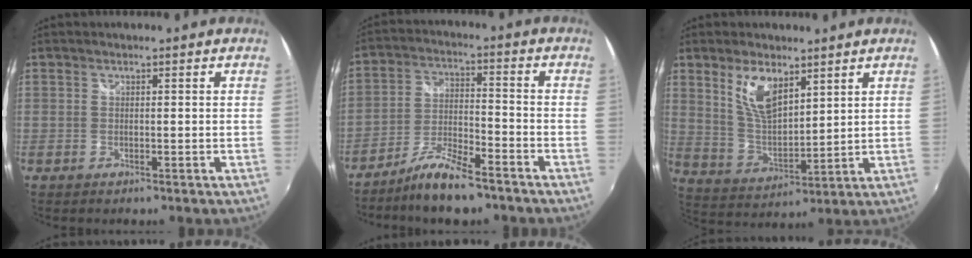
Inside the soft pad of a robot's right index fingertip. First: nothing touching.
{"total": 9.9, "force": [-7.9, 2.0, 5.6], "torque": [-0.122, -0.002, -0.145]}
{"total": 9.7, "force": [5.4, 4.3, 6.9], "torque": [-0.127, -0.001, 0.113]}